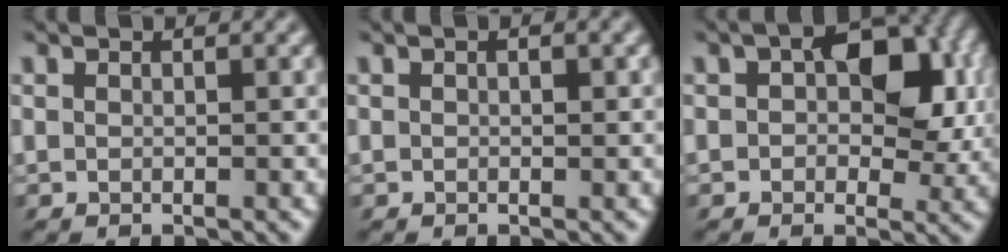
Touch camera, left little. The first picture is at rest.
{"total": 1.1, "force": [0.1, 0.6, 1.0], "torque": [-0.020, 0.001, 0.002]}
{"total": 9.9, "force": [1.2, 6.1, 7.6], "torque": [-0.131, -0.001, 0.017]}